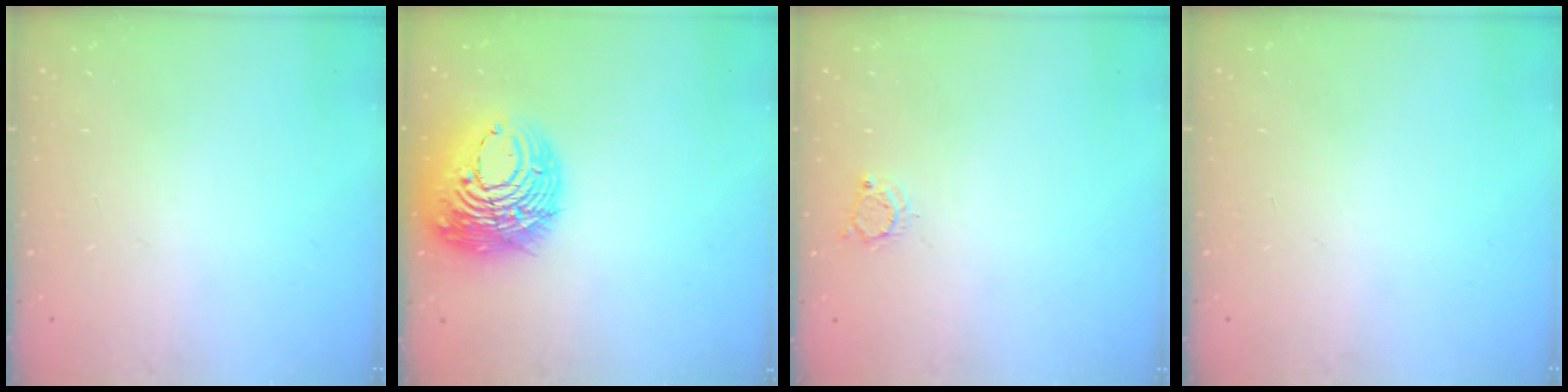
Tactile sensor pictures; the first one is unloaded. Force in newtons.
{"total": 16.6, "press": 16.4, "slide": 2.0}
{"total": 3.9, "press": 3.9, "slide": 0.2}
{"total": 0.0}